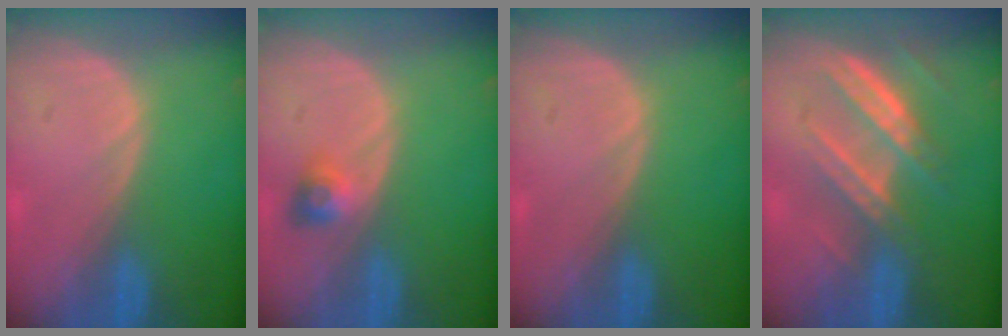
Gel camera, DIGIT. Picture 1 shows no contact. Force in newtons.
{"total": 2.9, "press": 2.7, "slide": 1.2}
{"total": 0.0}
{"total": 7.9, "press": 7.0, "slide": 3.6}